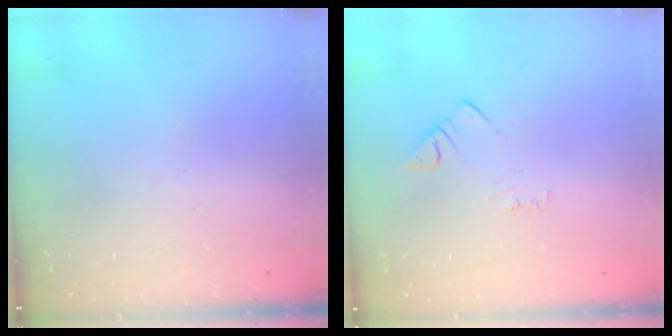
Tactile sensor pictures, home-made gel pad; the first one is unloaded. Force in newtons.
{"total": 2.5, "press": 2.5, "slide": 0.4}